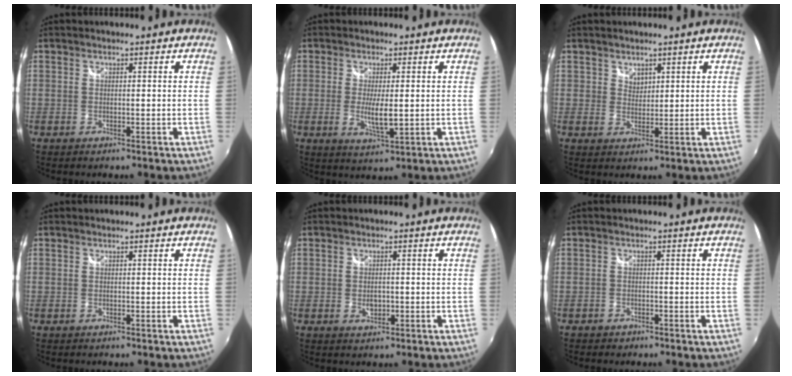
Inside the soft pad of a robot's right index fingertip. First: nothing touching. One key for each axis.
{"total": 5.1, "fx": -0.3, "fy": 1.3, "fz": 4.9, "tx": -0.090, "ty": -0.013, "tz": -0.002}
{"total": 2.4, "fx": 1.7, "fy": 1.7, "fz": 0.2, "tx": 0.002, "ty": 0.001, "tz": 0.030}
{"total": 0.0}
{"total": 2.5, "fx": -0.4, "fy": 1.8, "fz": 1.7, "tx": -0.028, "ty": -0.002, "tz": -0.005}
{"total": 1.8, "fx": -1.4, "fy": 1.1, "fz": 0.3, "tx": -0.012, "ty": 0.001, "tz": -0.022}